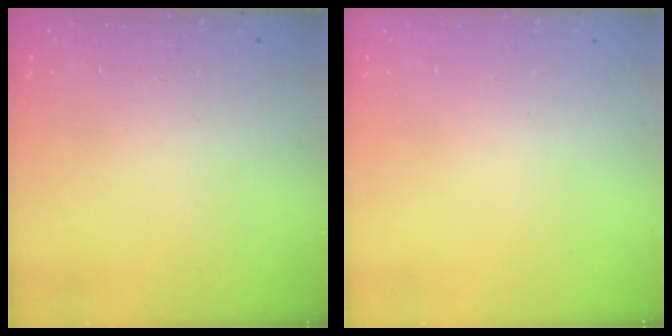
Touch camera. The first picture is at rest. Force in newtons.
{"total": 0.0}